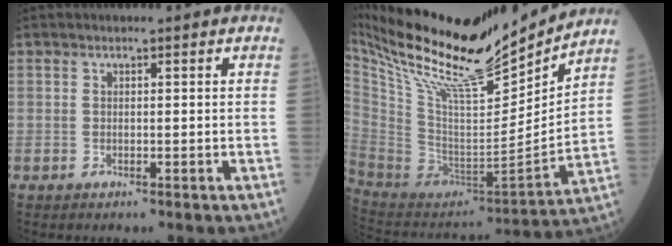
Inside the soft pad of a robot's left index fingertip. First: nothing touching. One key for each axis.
{"total": 26.6, "fx": 22.4, "fy": 3.9, "fz": 13.7, "tx": -0.255, "ty": -0.018, "tz": 0.380}